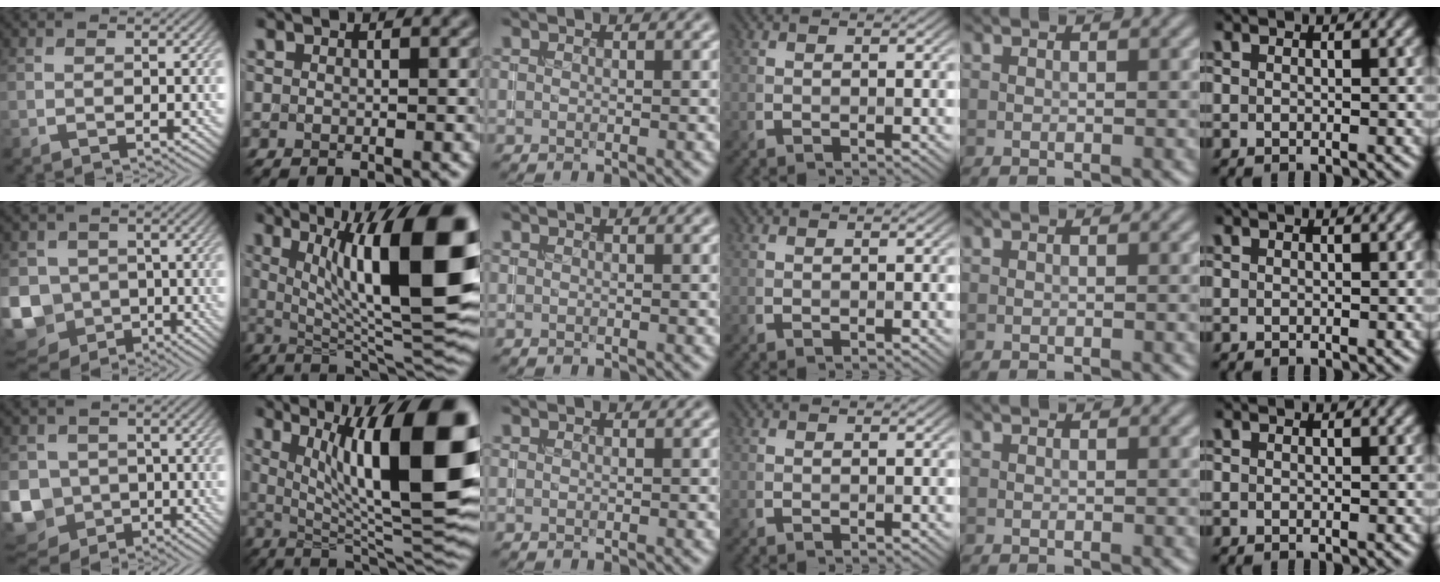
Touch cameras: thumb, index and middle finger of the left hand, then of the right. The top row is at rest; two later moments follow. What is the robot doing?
{"motion": "insert", "object": "coin"}